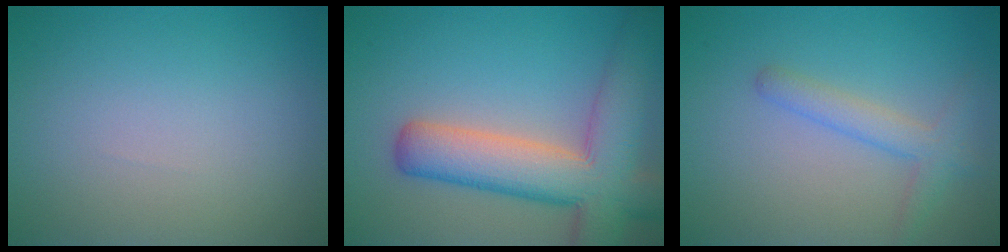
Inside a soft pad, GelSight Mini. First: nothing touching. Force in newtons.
{"total": 9.4, "press": 9.3, "slide": 0.6}
{"total": 2.5, "press": 2.5, "slide": 0.1}